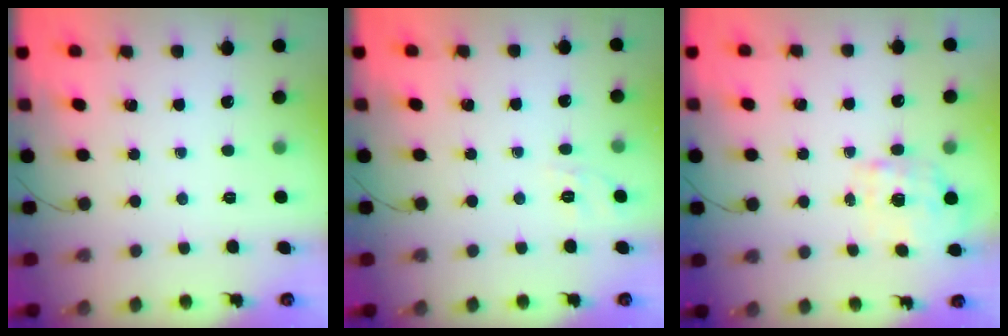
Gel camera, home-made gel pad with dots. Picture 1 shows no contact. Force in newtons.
{"total": 1.6, "press": 0.0, "slide": 1.6}
{"total": 1.4, "press": 1.2, "slide": 0.7}